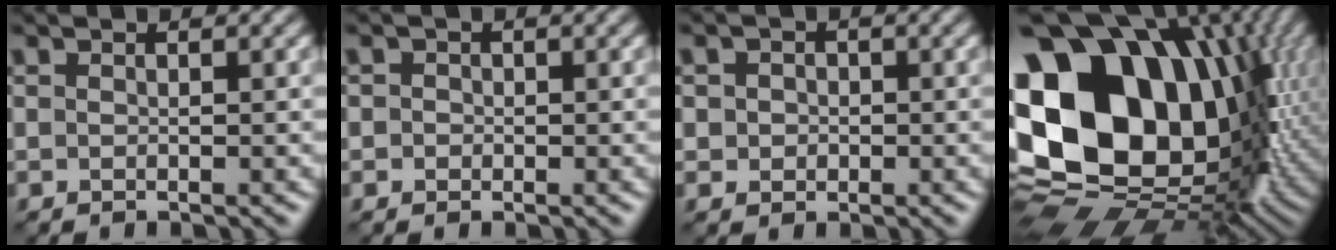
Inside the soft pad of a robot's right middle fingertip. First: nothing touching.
{"total": 1.0, "force": [0.1, 0.9, 0.3], "torque": [0.002, -0.002, -0.006]}
{"total": 2.1, "force": [0.3, 1.9, 0.9], "torque": [-0.003, 0.009, -0.002]}
{"total": 22.1, "force": [3.9, 15.6, 15.1], "torque": [-0.294, -0.011, 0.097]}